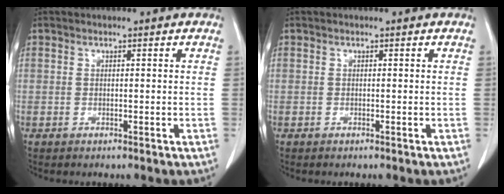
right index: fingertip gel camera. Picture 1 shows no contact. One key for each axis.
{"total": 0.0}